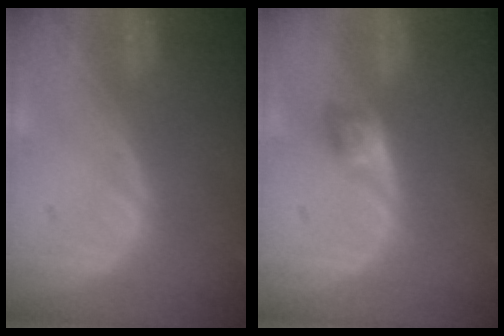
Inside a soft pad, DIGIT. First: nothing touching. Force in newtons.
{"total": 2.5, "press": 2.4, "slide": 0.8}